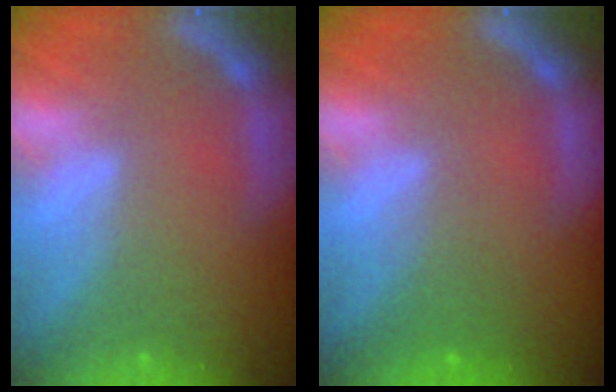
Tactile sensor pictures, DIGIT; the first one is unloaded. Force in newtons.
{"total": 2.0}